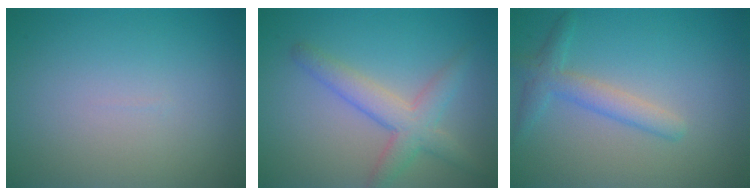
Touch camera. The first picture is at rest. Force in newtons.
{"total": 3.9, "press": 3.9, "slide": 0.2}
{"total": 2.5, "press": 2.5, "slide": 0.1}